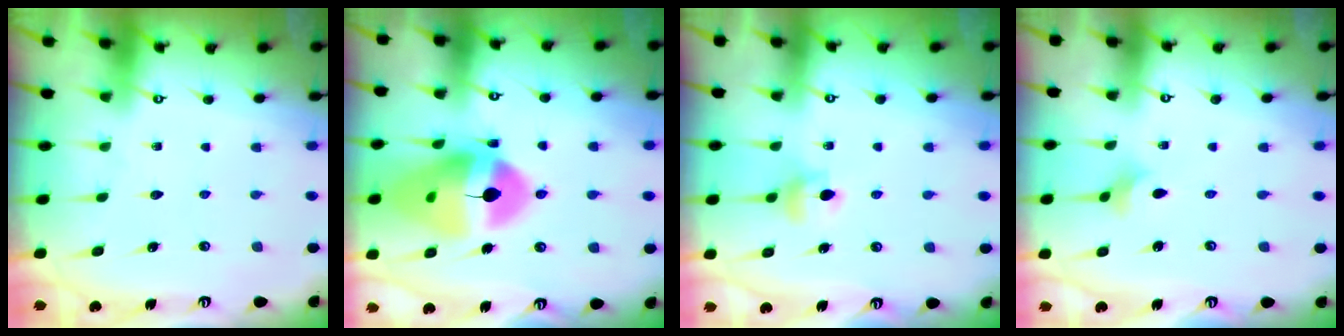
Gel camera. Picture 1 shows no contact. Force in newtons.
{"total": 17.7, "press": 17.5, "slide": 2.3}
{"total": 6.6, "press": 6.6, "slide": 1.0}
{"total": 1.9, "press": 1.8, "slide": 0.6}